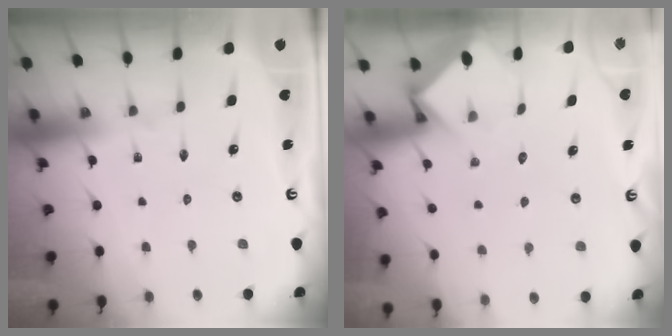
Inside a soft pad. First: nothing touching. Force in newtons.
{"total": 3.7, "press": 3.7, "slide": 0.2}